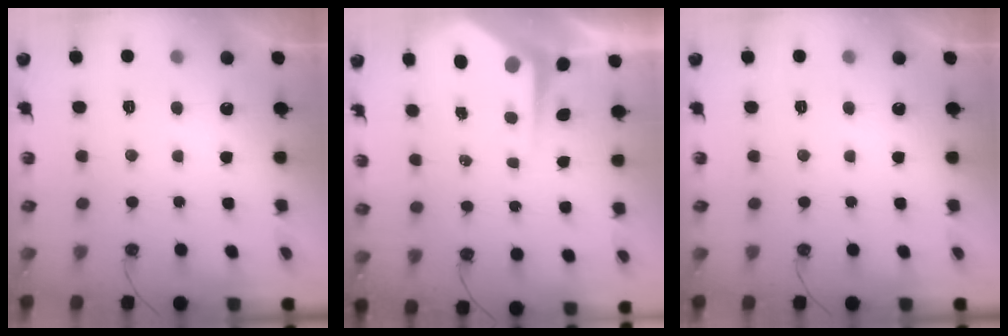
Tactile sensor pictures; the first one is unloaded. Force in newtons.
{"total": 5.5, "press": 5.5, "slide": 0.5}
{"total": 0.0}